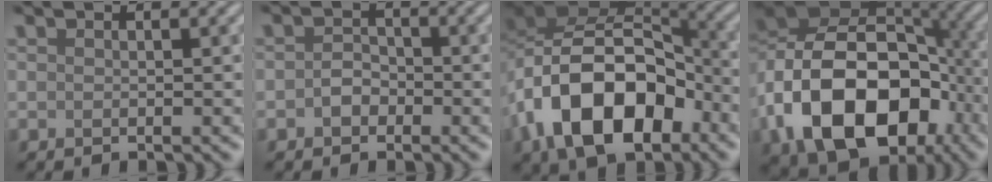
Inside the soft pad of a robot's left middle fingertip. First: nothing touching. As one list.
[{"total": 1.7, "force": [-0.6, 1.4, 0.9], "torque": [-0.015, 0.002, -0.016]}, {"total": 13.6, "force": [-5.0, 8.5, 9.3], "torque": [-0.162, 0.002, -0.097]}, {"total": 16.8, "force": [-5.5, 11.5, 11.0], "torque": [-0.198, -0.009, -0.099]}]